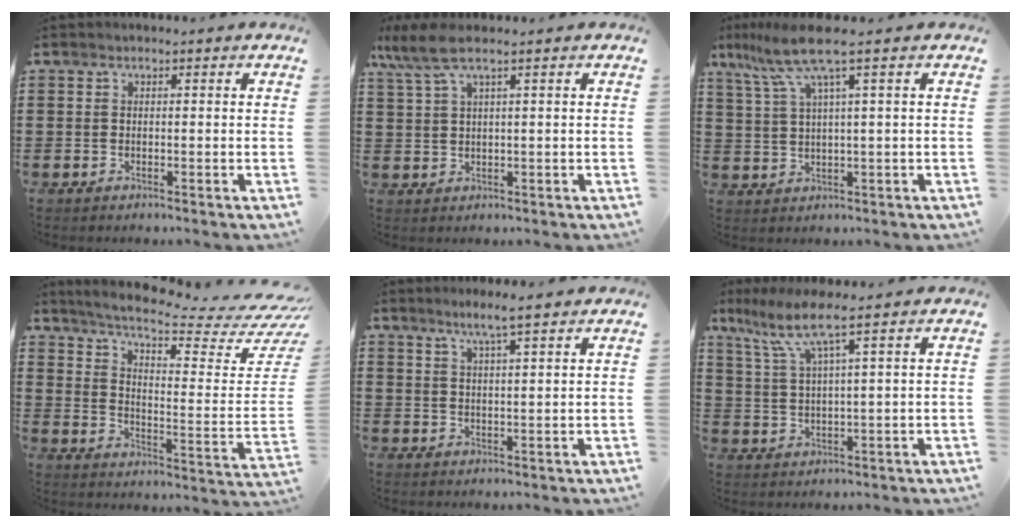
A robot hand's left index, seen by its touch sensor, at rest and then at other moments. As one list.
[{"total": 4.5, "force": [2.4, 0.5, 3.8], "torque": [-0.095, -0.003, 0.037]}, {"total": 7.8, "force": [3.9, 0.2, 6.8], "torque": [-0.156, -0.016, 0.064]}, {"total": 6.7, "force": [5.5, 0.2, 3.9], "torque": [-0.091, -0.053, 0.091]}, {"total": 4.4, "force": [3.3, -0.2, 2.8], "torque": [-0.063, -0.002, 0.058]}, {"total": 6.8, "force": [4.0, 0.2, 5.4], "torque": [-0.127, -0.013, 0.065]}]